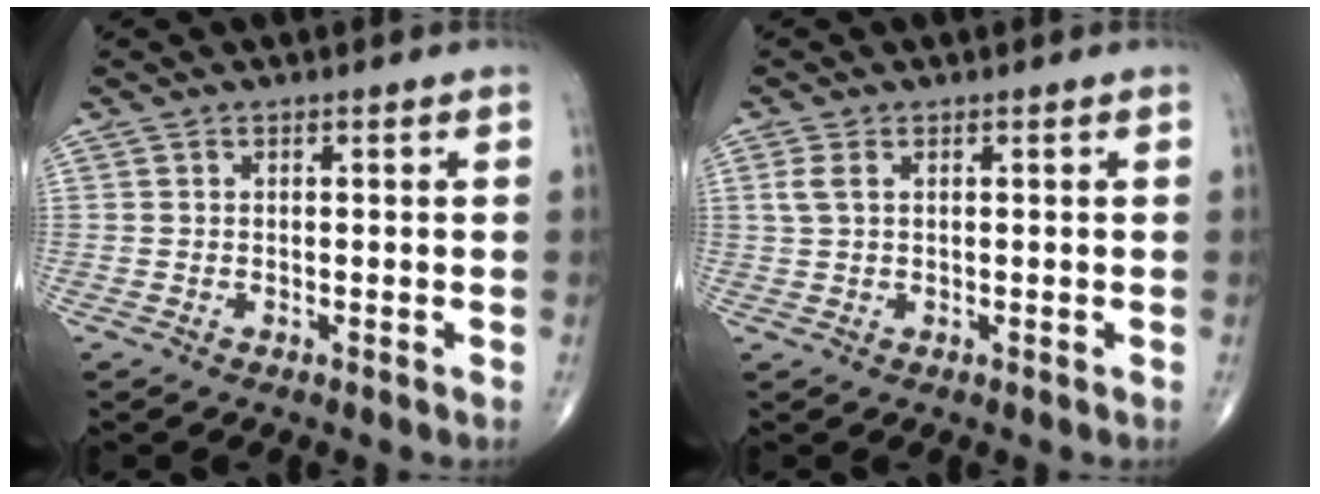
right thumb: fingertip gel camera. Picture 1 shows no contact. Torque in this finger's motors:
{"motor_torque": [-0.17, 0.16, 0.09, 0.05, 0.00]}